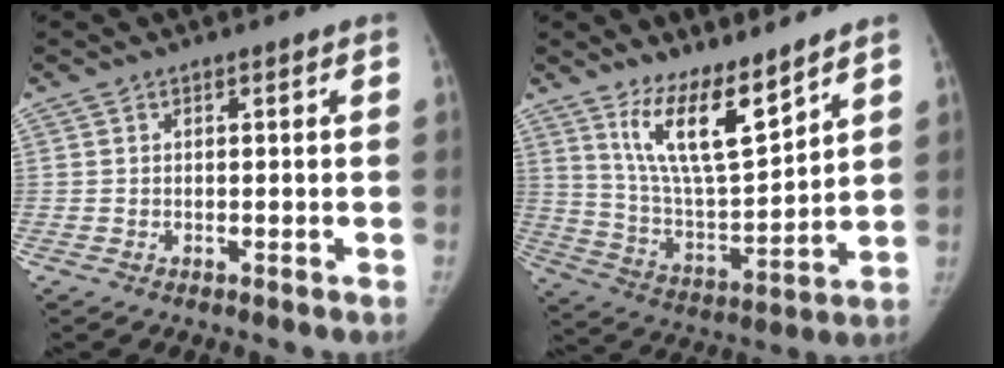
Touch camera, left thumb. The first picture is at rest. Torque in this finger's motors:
{"motor_torque": [0.22, 0.13, 1.48, -1.29, 0.13]}